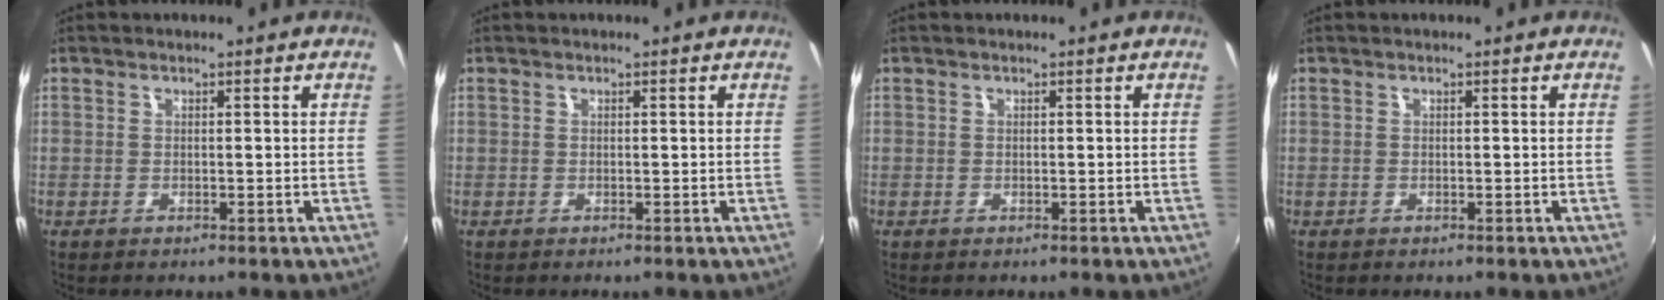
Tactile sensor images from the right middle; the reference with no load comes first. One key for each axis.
{"total": 0.0}
{"total": 0.0}
{"total": 0.0}